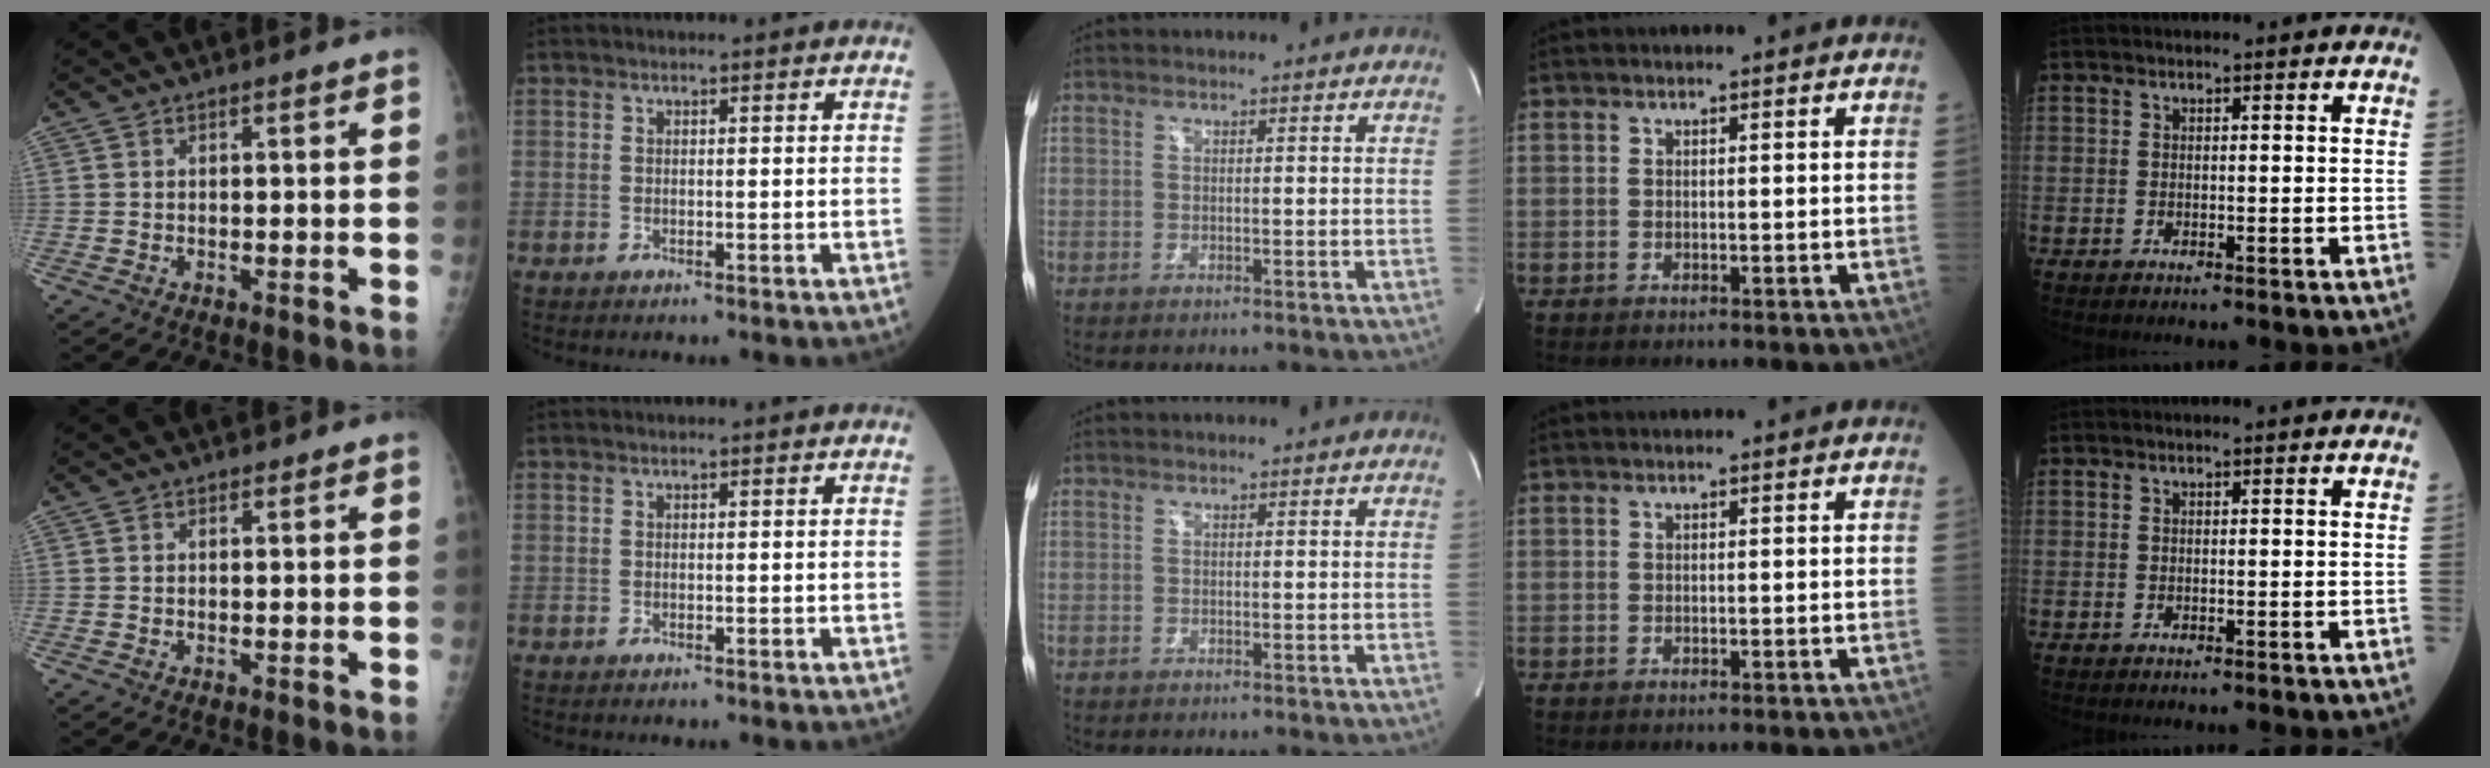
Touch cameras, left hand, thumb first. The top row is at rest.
{}